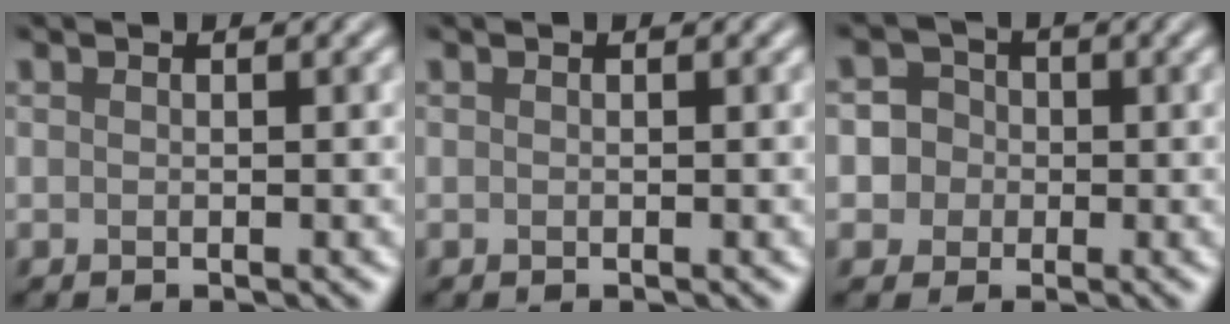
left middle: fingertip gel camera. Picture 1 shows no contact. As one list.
[{"total": 0.0}, {"total": 4.3, "force": [-0.3, 4.1, 1.2], "torque": [0.010, 0.024, -0.028]}]